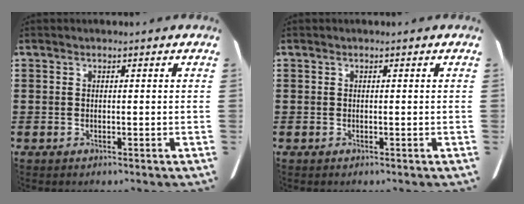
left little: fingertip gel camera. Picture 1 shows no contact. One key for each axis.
{"total": 0.0}